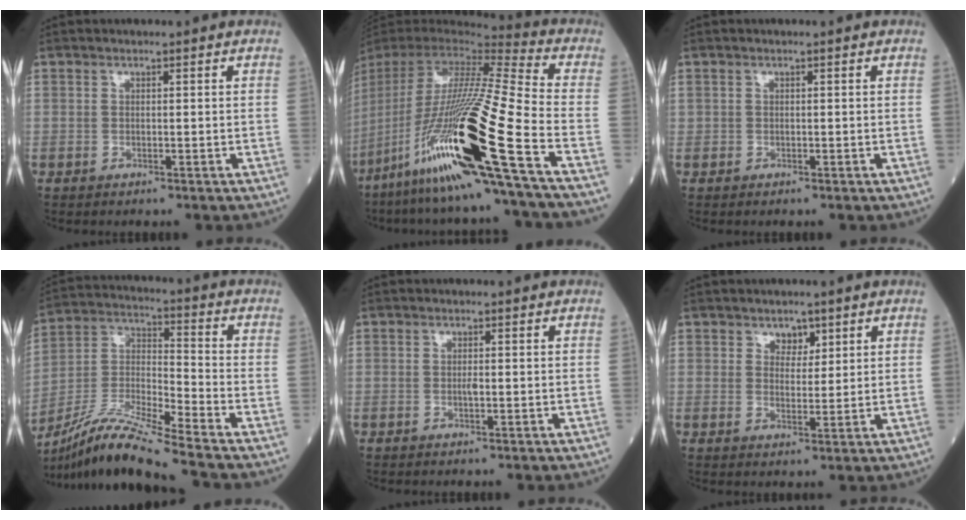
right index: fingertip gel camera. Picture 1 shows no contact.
{"total": 28.6, "force": [-12.6, -0.3, 25.6], "torque": [-0.507, -0.061, -0.241]}
{"total": 0.0}
{"total": 14.7, "force": [-12.6, -1.4, 7.4], "torque": [-0.152, -0.006, -0.237]}
{"total": 0.8, "force": [-0.2, 0.1, 0.7], "torque": [-0.016, 0.000, -0.003]}
{"total": 2.7, "force": [1.8, 1.7, 1.1], "torque": [-0.010, -0.001, 0.029]}